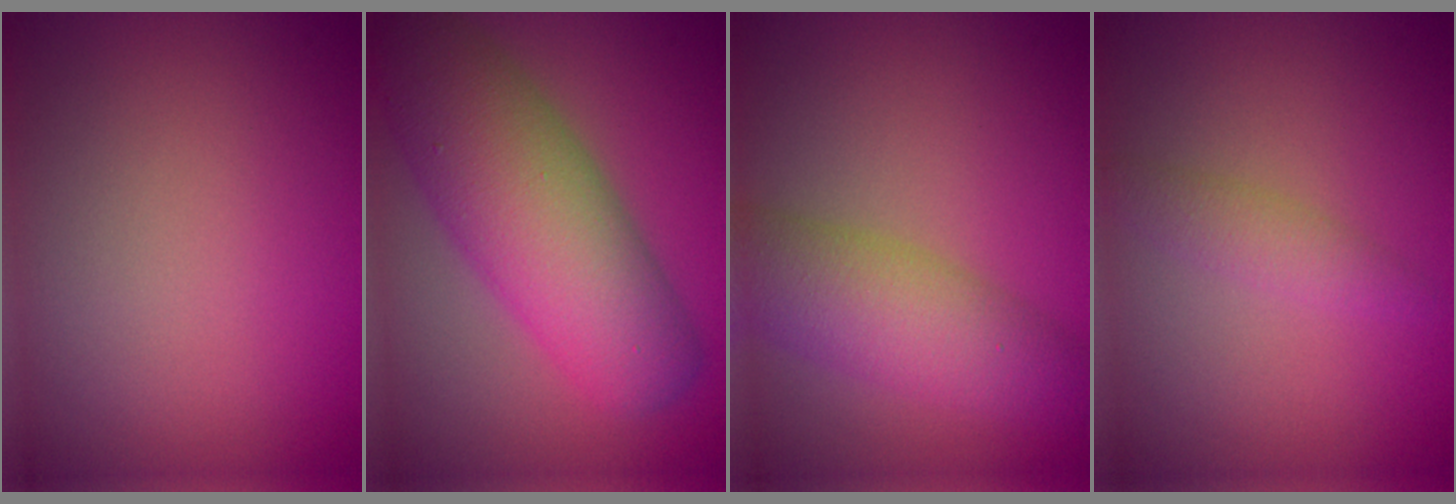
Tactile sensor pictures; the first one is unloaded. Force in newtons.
{"total": 10.2, "press": 10.2, "slide": 0.4}
{"total": 6.7, "press": 6.7, "slide": 0.3}
{"total": 1.8, "press": 1.8, "slide": 0.0}